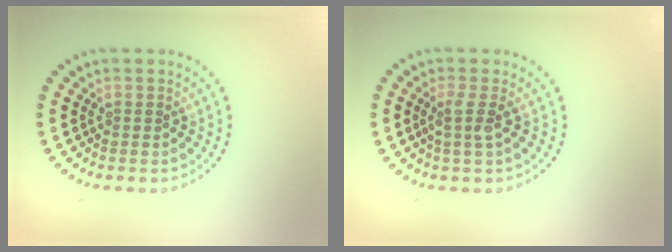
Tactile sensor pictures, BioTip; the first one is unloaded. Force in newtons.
{"total": 1.8, "press": 1.3, "slide": 1.3}